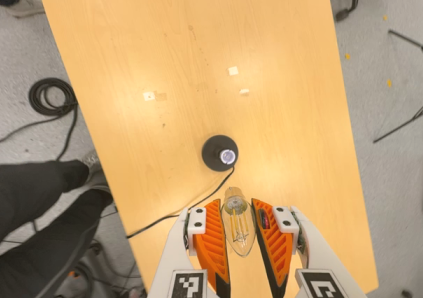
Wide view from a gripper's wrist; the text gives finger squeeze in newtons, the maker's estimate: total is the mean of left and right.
{"total": 9.6, "left": 9.3, "right": 10.0}